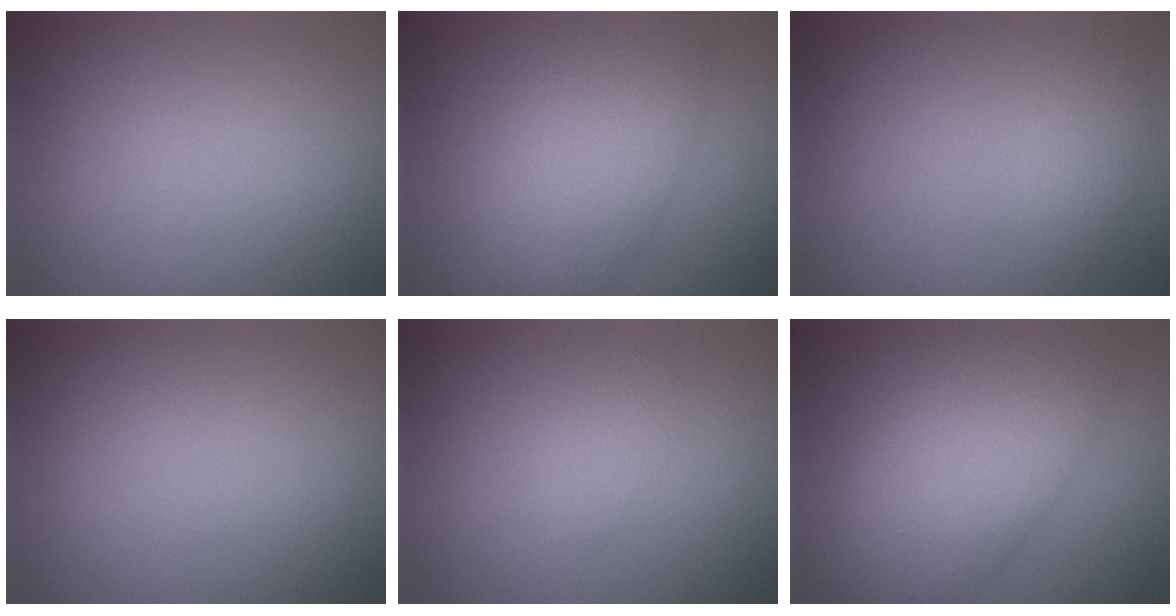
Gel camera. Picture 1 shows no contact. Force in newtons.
{"total": 7.5, "press": 7.5, "slide": 0.3}
{"total": 1.4, "press": 1.4, "slide": 0.1}
{"total": 0.0}
{"total": 1.1, "press": 1.1, "slide": 0.1}
{"total": 10.6, "press": 10.6, "slide": 0.5}